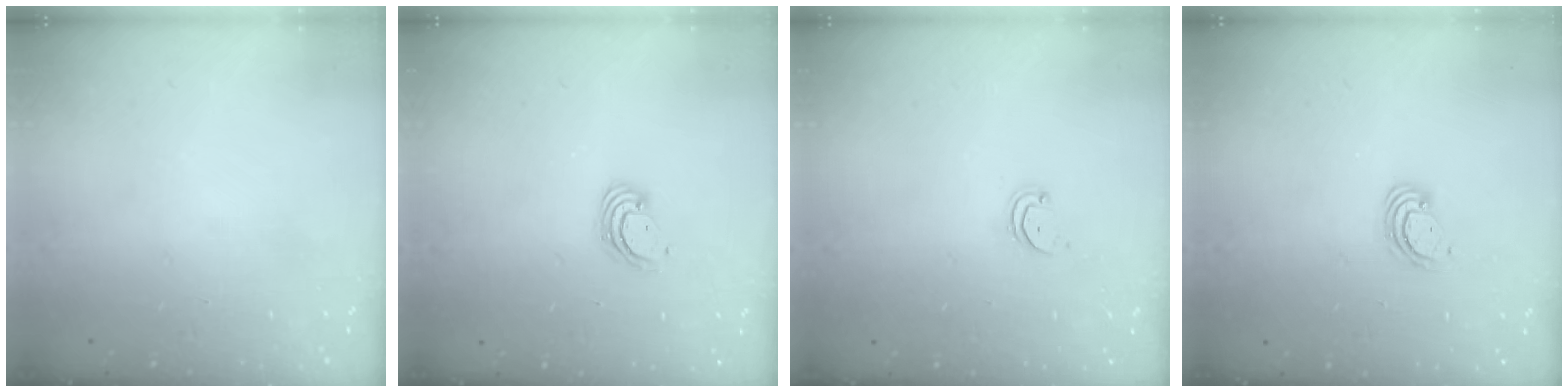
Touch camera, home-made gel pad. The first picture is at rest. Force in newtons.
{"total": 3.5, "press": 3.5, "slide": 0.2}
{"total": 1.8, "press": 1.7, "slide": 0.2}
{"total": 2.4, "press": 2.4, "slide": 0.2}